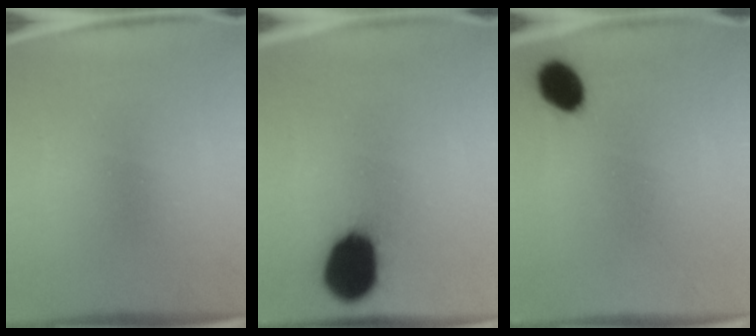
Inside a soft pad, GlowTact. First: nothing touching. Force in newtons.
{"total": 17.9}
{"total": 7.2}